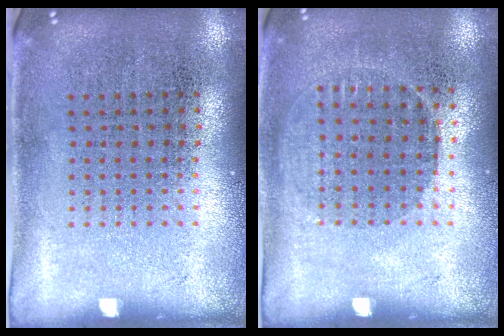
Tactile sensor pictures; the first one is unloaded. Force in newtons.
{"total": 0.9, "press": 0.8, "slide": 0.4}